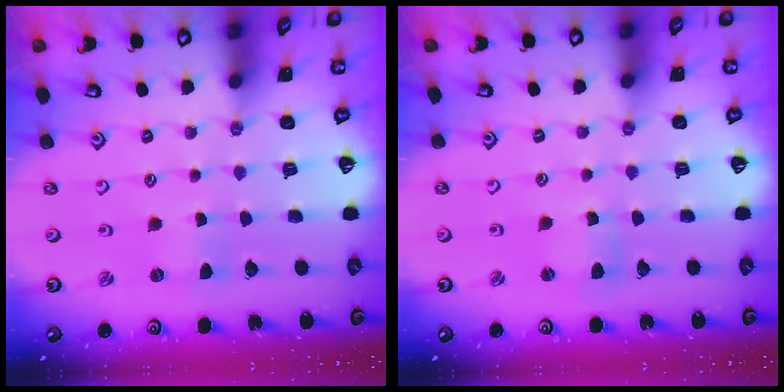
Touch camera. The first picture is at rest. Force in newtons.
{"total": 3.1, "press": 3.1, "slide": 0.2}